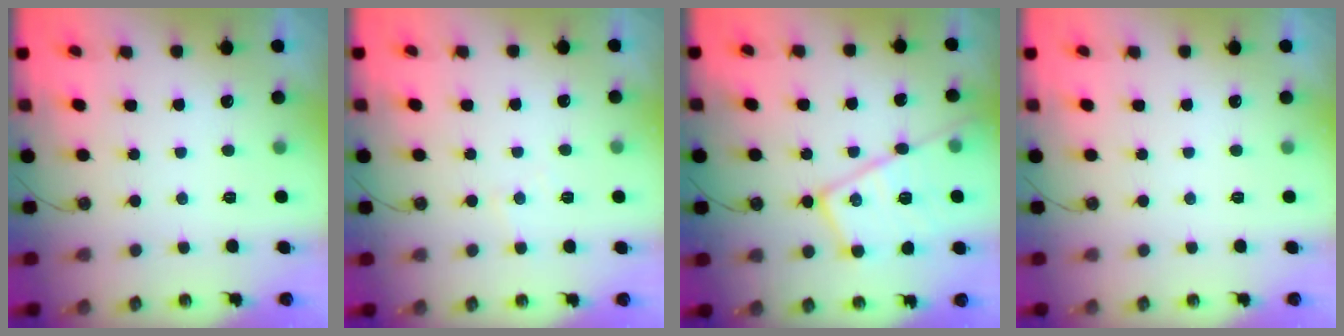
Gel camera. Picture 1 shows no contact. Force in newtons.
{"total": 3.6, "press": 3.5, "slide": 0.6}
{"total": 19.4, "press": 19.3, "slide": 1.9}
{"total": 0.0}